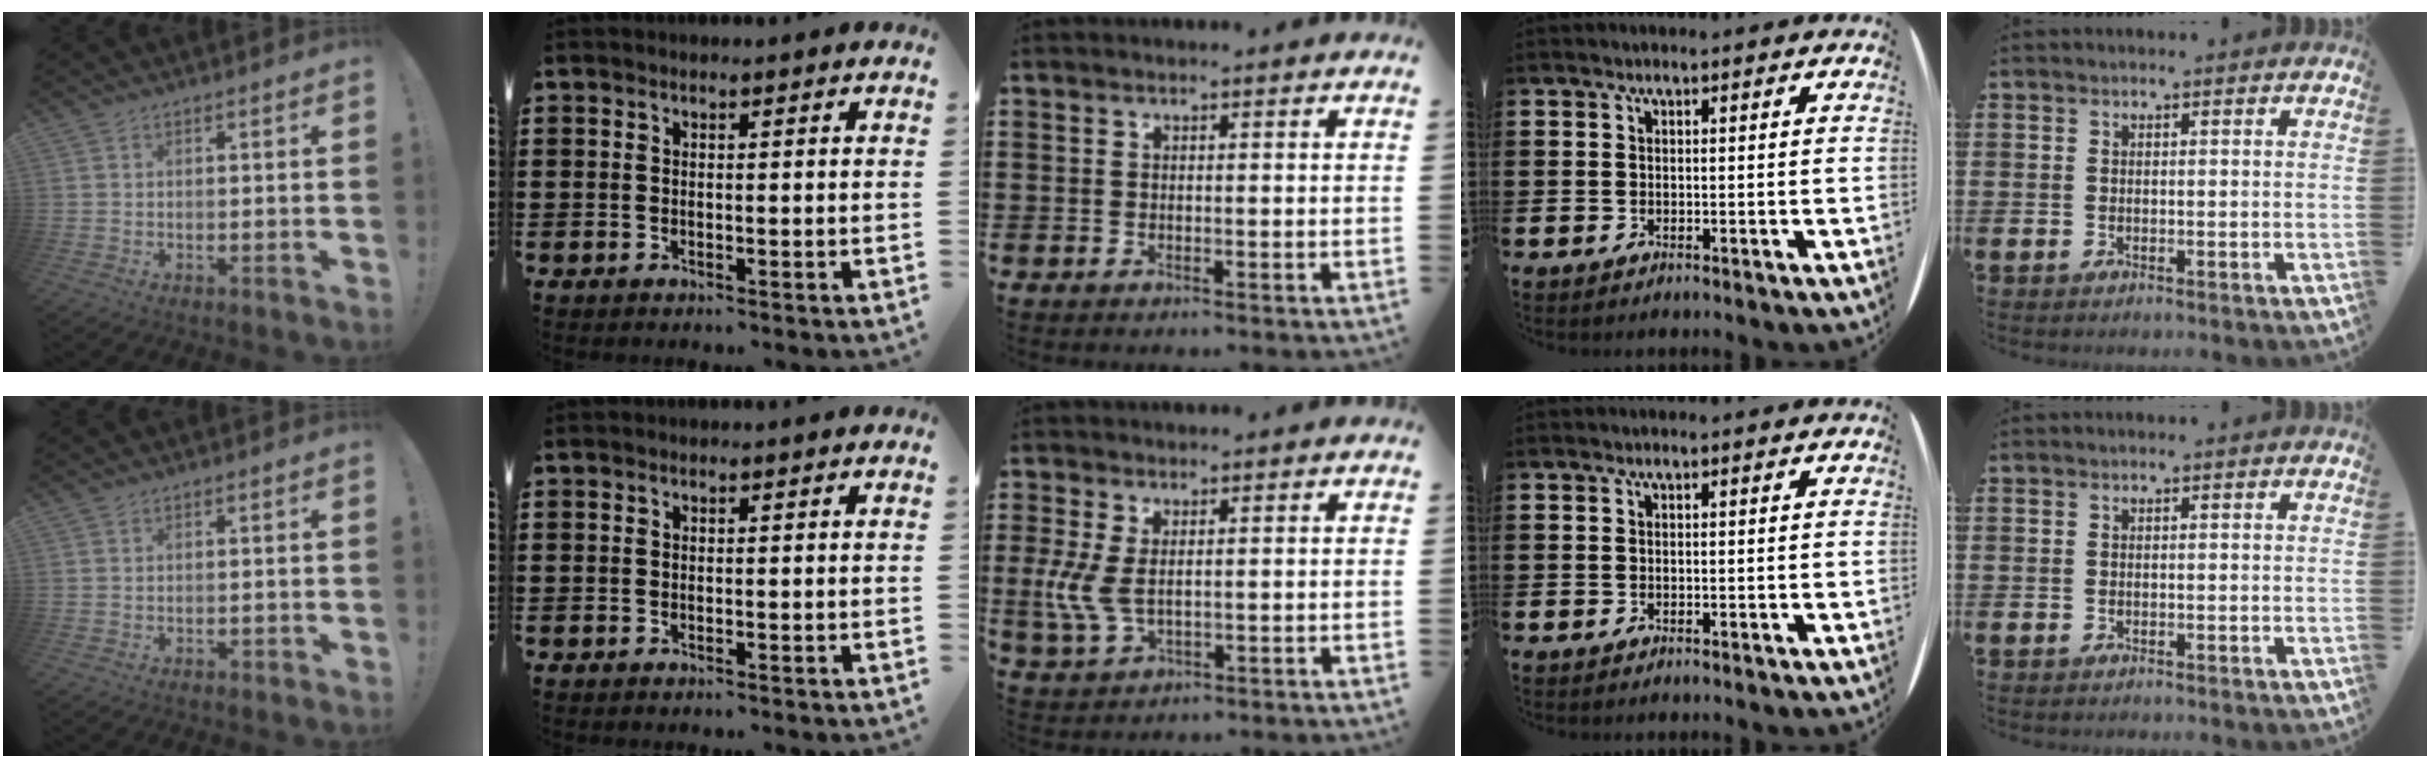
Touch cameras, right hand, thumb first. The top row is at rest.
{"thumb": {"total": 0.7, "force": [-0.5, 0.5, 0.1], "torque": [-0.002, 0.003, -0.008]}, "middle": {"total": 5.7, "force": [0.4, 3.2, 4.6], "torque": [-0.127, -0.005, 0.000]}}